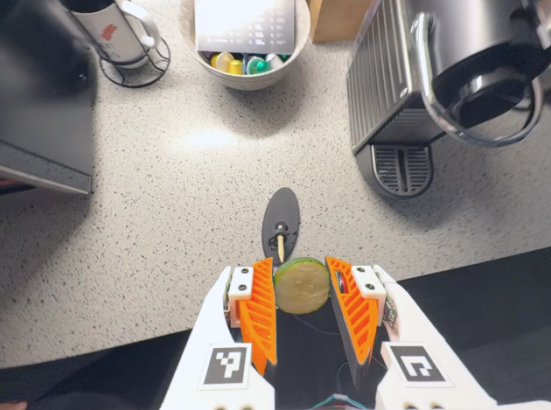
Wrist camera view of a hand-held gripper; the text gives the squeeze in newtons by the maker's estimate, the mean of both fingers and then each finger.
{"total": 10.6, "left": 11.4, "right": 9.8}